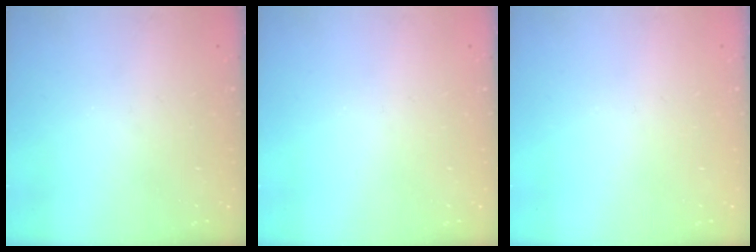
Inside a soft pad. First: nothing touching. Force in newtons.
{"total": 0.0}
{"total": 0.0}